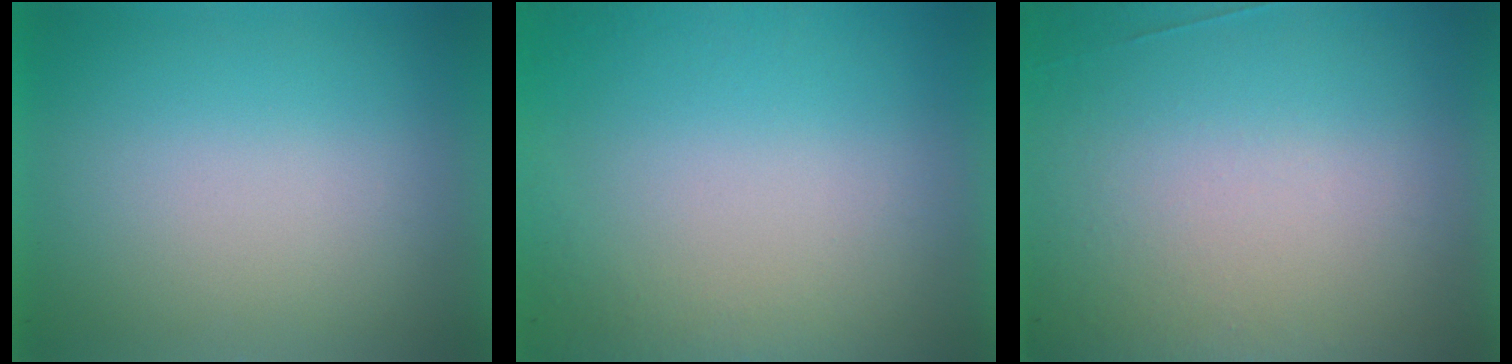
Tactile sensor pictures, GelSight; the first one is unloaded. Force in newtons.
{"total": 4.9}
{"total": 4.6}